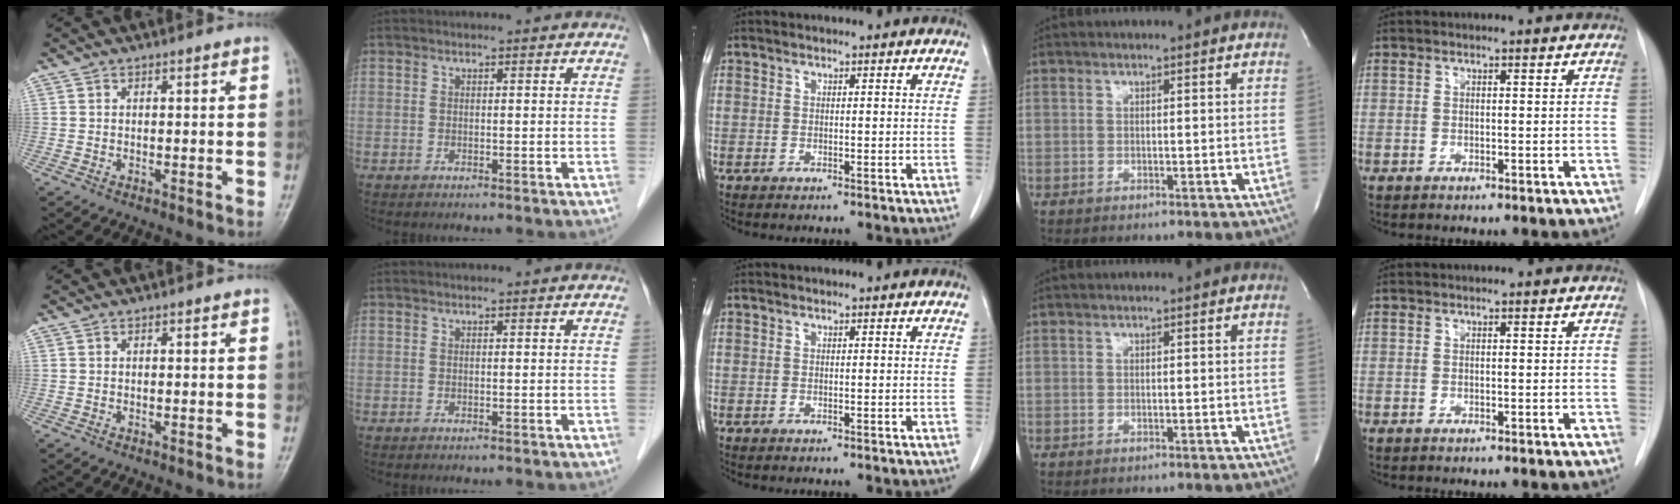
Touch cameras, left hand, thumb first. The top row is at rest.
{}